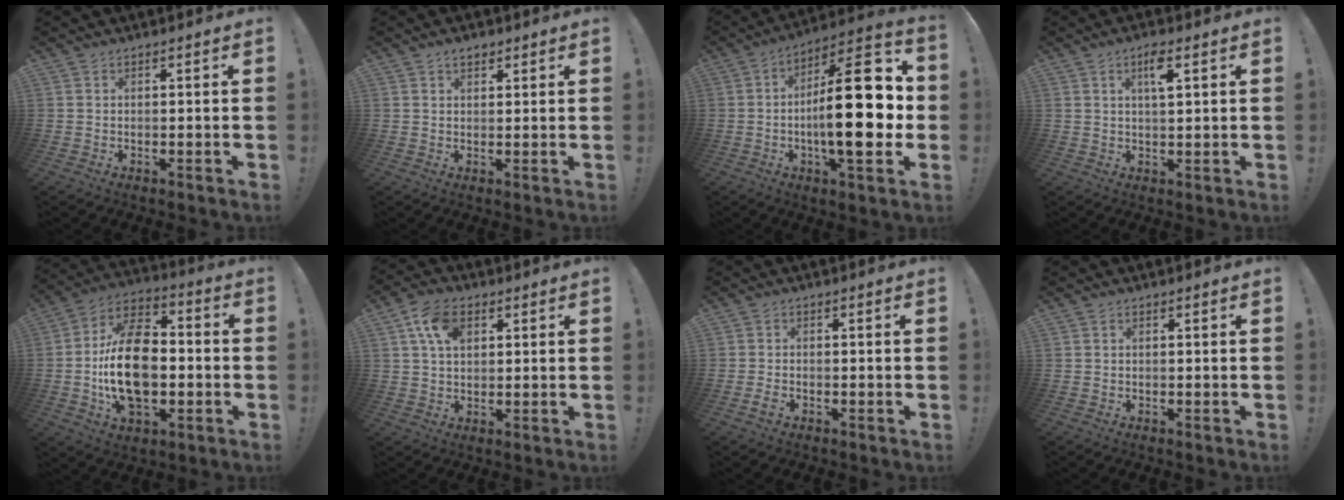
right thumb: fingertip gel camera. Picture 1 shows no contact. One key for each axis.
{"total": 2.6, "fx": 1.7, "fy": 1.5, "fz": 1.3, "tx": -0.013, "ty": -0.006, "tz": 0.030}
{"total": 25.0, "fx": -2.0, "fy": 8.5, "fz": 23.5, "tx": -0.372, "ty": 0.006, "tz": -0.032}
{"total": 5.0, "fx": 2.4, "fy": 1.0, "fz": 4.2, "tx": -0.064, "ty": -0.004, "tz": 0.035}
{"total": 20.8, "fx": -2.5, "fy": 13.2, "fz": 15.9, "tx": -0.283, "ty": 0.012, "tz": -0.041}
{"total": 9.6, "fx": 3.7, "fy": 6.1, "fz": 6.4, "tx": -0.106, "ty": 0.002, "tz": 0.071}
{"total": 2.3, "fx": -1.6, "fy": 1.0, "fz": 1.4, "tx": -0.026, "ty": 0.005, "tz": -0.029}
{"total": 0.0}